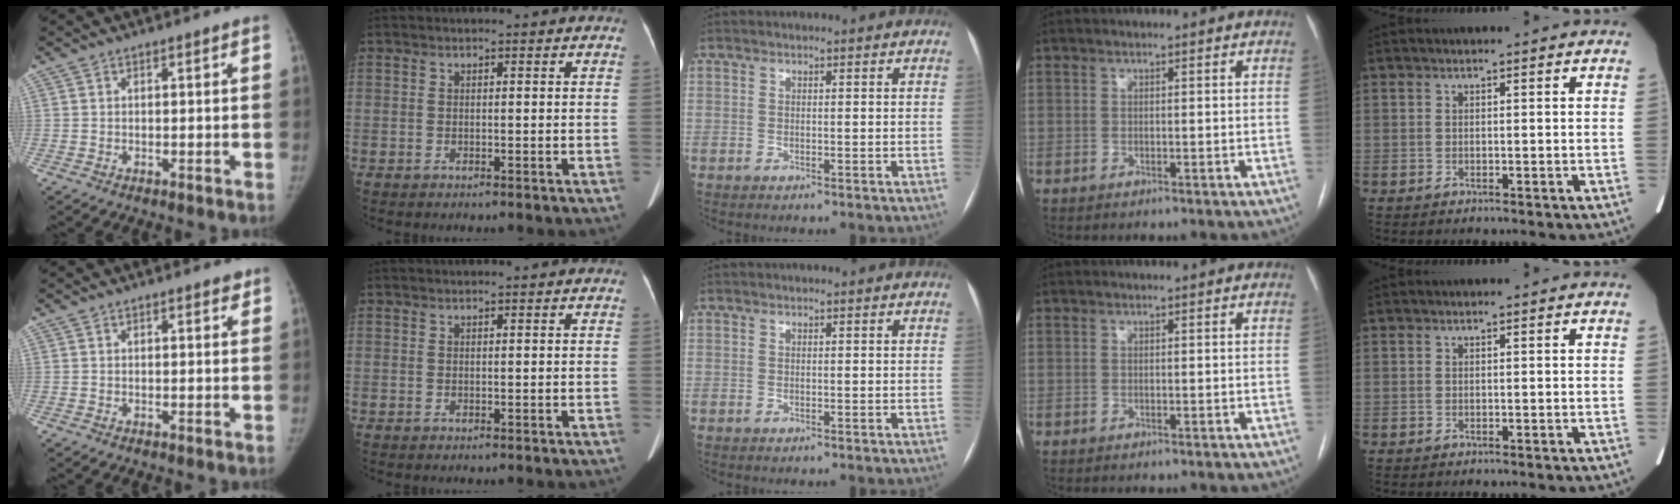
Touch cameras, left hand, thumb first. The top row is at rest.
{"thumb": {"total": 1.4, "force": [1.1, 0.6, 0.6], "torque": [-0.001, -0.005, 0.011]}, "index": {"total": 1.0, "force": [0.9, -0.1, 0.4], "torque": [-0.004, 0.018, 0.017]}}